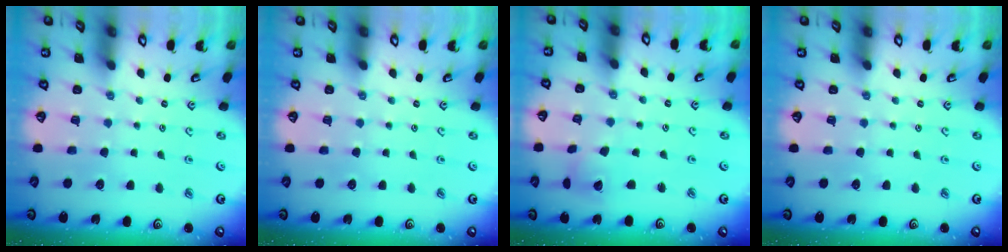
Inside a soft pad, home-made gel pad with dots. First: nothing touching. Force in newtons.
{"total": 0.0}
{"total": 4.4, "press": 4.4, "slide": 0.6}
{"total": 0.0}